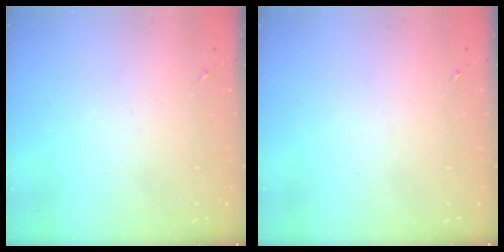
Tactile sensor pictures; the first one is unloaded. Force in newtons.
{"total": 0.0}